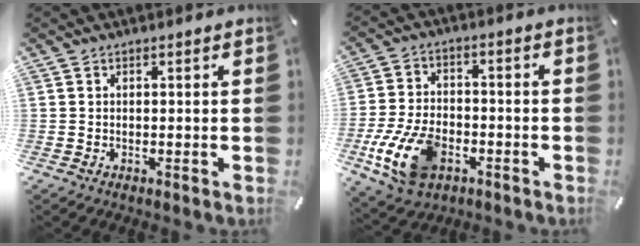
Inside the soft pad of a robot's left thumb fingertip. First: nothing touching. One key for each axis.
{"total": 13.5, "fx": -5.4, "fy": 8.4, "fz": 9.1, "tx": -0.197, "ty": 0.016, "tz": -0.095}